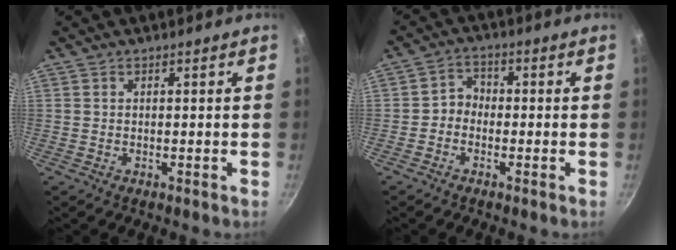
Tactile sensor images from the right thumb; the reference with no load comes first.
{"total": 3.7, "force": [-1.1, 3.0, 1.9], "torque": [-0.014, 0.019, -0.032]}